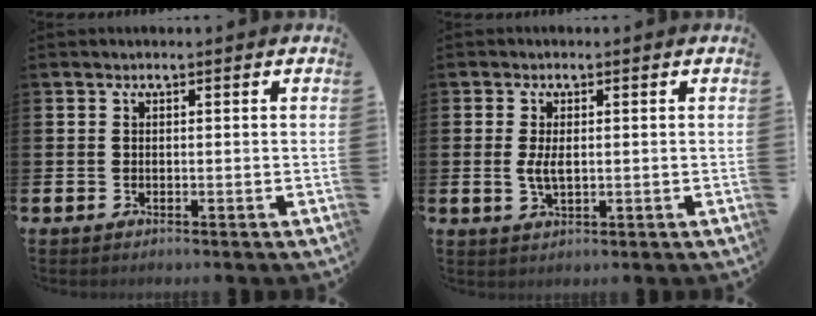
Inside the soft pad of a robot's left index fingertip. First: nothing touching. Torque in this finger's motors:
{"motor_torque": [0.67, -0.11, 0.08, 0.13]}